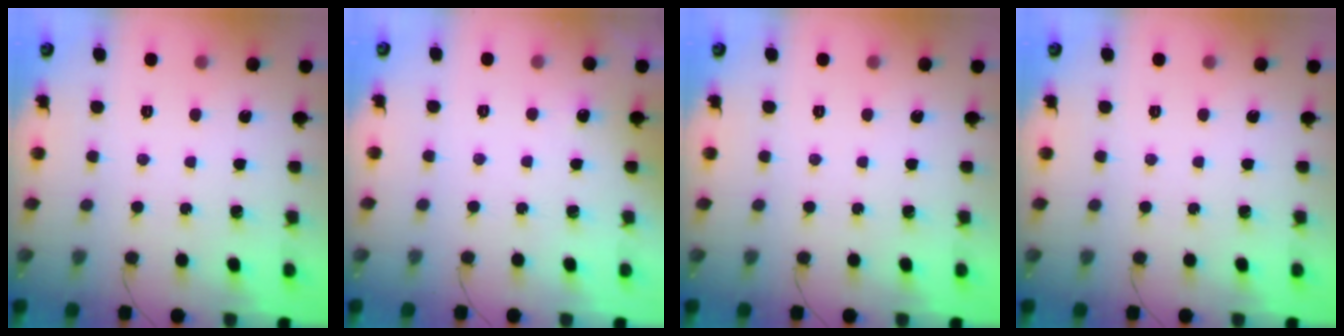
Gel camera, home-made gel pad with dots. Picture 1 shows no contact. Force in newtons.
{"total": 2.8, "press": 2.6, "slide": 1.2}
{"total": 0.0}
{"total": 0.0}